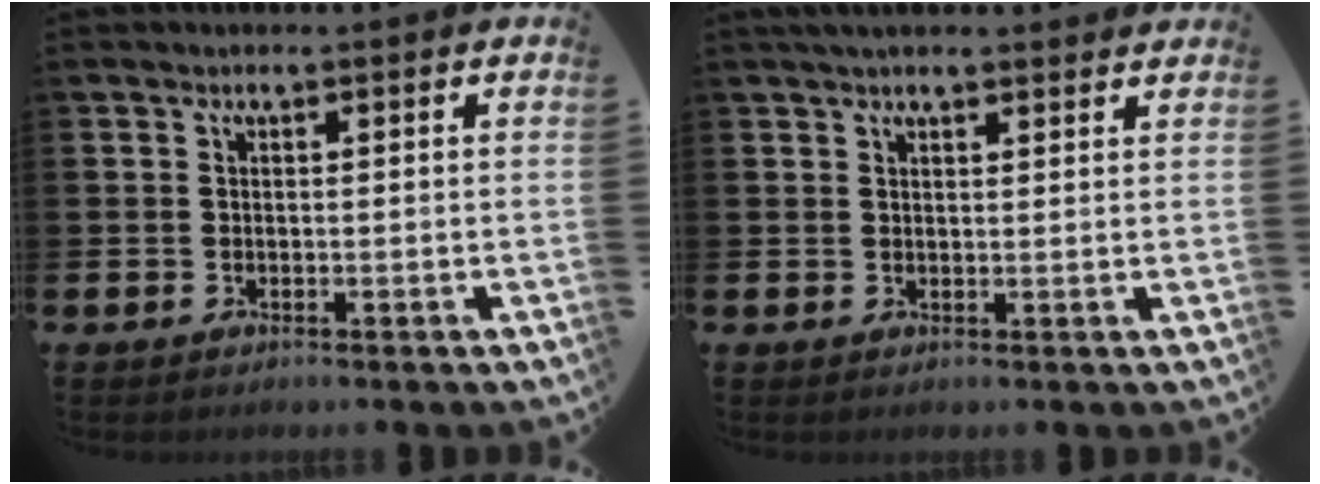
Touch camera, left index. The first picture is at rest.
{"total": 2.6, "force": [2.4, 0.5, 0.9], "torque": [-0.018, -0.004, 0.043]}